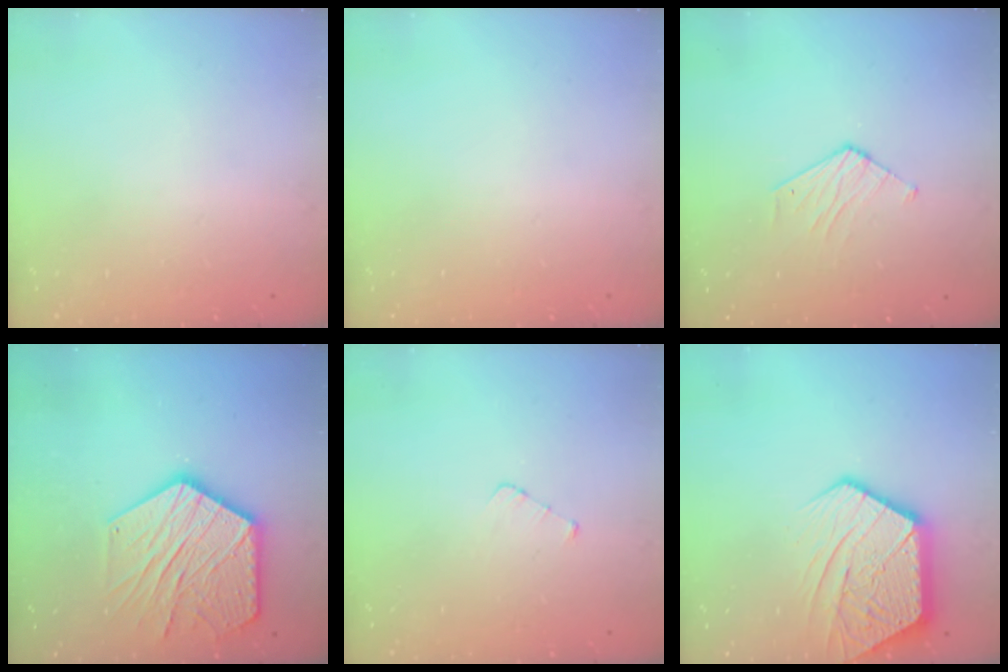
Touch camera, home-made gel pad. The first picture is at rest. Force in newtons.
{"total": 0.0}
{"total": 3.5, "press": 3.4, "slide": 0.3}
{"total": 19.0, "press": 18.9, "slide": 1.3}
{"total": 2.7, "press": 2.7, "slide": 0.3}
{"total": 18.1, "press": 18.1, "slide": 1.5}